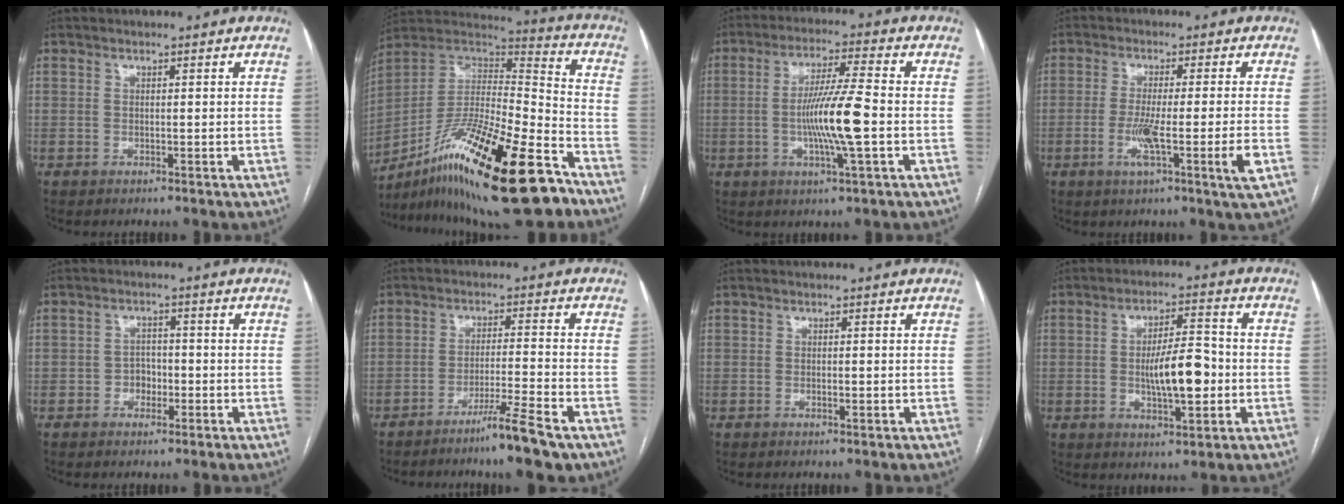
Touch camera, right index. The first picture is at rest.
{"total": 26.7, "force": [-15.8, 4.8, 21.0], "torque": [-0.338, -0.021, -0.271]}
{"total": 10.2, "force": [-1.7, -0.1, 10.1], "torque": [-0.191, -0.005, -0.035]}
{"total": 8.3, "force": [-2.6, -0.9, 7.8], "torque": [-0.139, -0.021, -0.046]}
{"total": 2.8, "force": [-1.0, 2.2, 1.4], "torque": [-0.013, 0.009, -0.018]}
{"total": 7.9, "force": [-5.4, -0.5, 5.7], "torque": [-0.092, -0.018, -0.094]}
{"total": 0.8, "force": [-0.2, 0.1, 0.7], "torque": [-0.015, -0.001, -0.003]}
{"total": 9.2, "force": [-1.2, 2.7, 8.7], "torque": [-0.152, 0.008, -0.017]}